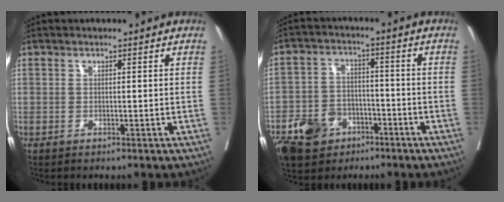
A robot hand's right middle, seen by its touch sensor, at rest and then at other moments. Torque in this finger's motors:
{"motor_torque": [0.78, -0.87, 0.30, 0.07]}